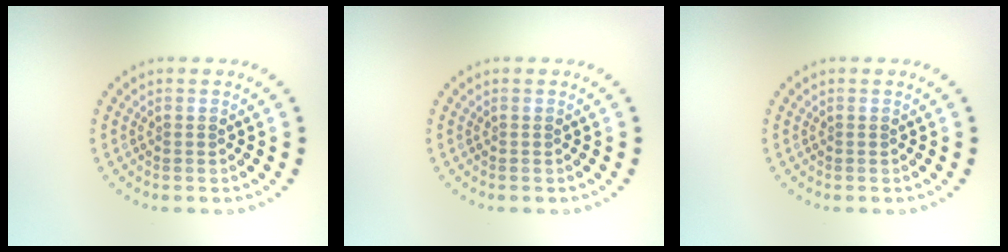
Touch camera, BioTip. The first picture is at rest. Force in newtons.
{"total": 0.0}
{"total": 0.0}